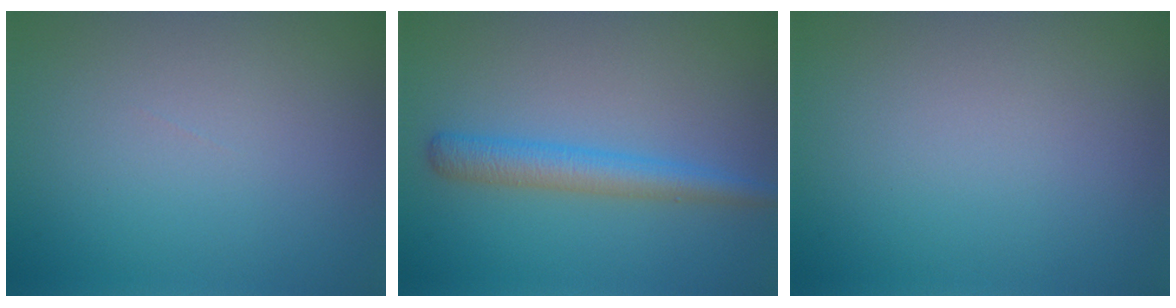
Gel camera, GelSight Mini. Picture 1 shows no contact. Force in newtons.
{"total": 3.2, "press": 3.2, "slide": 0.1}
{"total": 0.0}